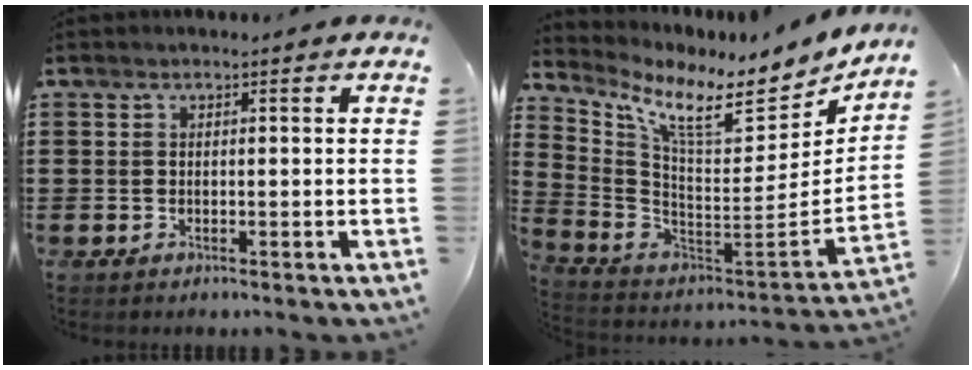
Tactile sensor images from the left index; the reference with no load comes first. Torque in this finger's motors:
{"motor_torque": [0.88, -1.26, 0.22, 0.18]}